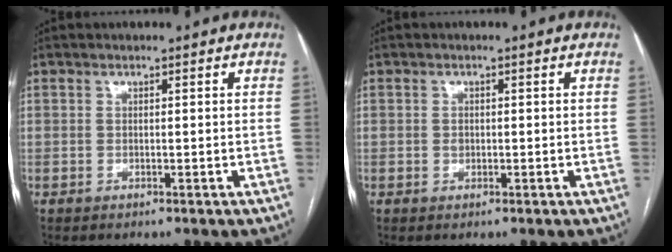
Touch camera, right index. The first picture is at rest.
{"total": 0.9, "force": [-0.1, 0.7, 0.5], "torque": [-0.009, 0.001, -0.001]}